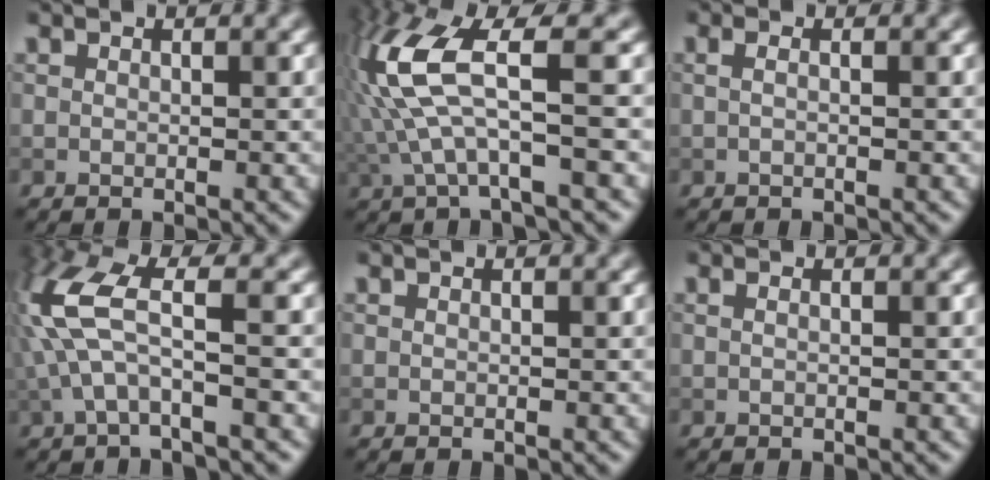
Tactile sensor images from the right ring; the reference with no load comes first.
{"total": 8.1, "force": [0.5, 2.2, 7.8], "torque": [-0.189, 0.017, 0.008]}
{"total": 1.3, "force": [0.2, 0.5, 1.2], "torque": [-0.012, -0.006, -0.009]}
{"total": 6.3, "force": [-0.1, 1.9, 6.0], "torque": [-0.157, 0.015, -0.007]}
{"total": 0.0}
{"total": 1.1, "force": [0.3, 0.5, 0.9], "torque": [-0.004, -0.005, -0.005]}